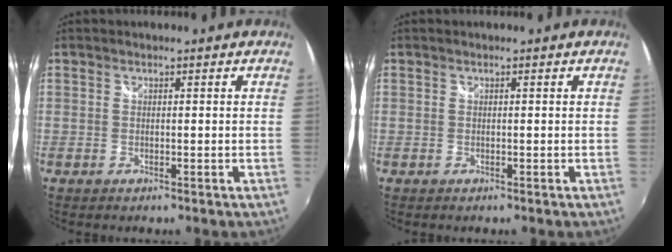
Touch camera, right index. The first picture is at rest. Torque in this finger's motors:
{"motor_torque": [0.21, 0.08, 0.00, 0.00]}